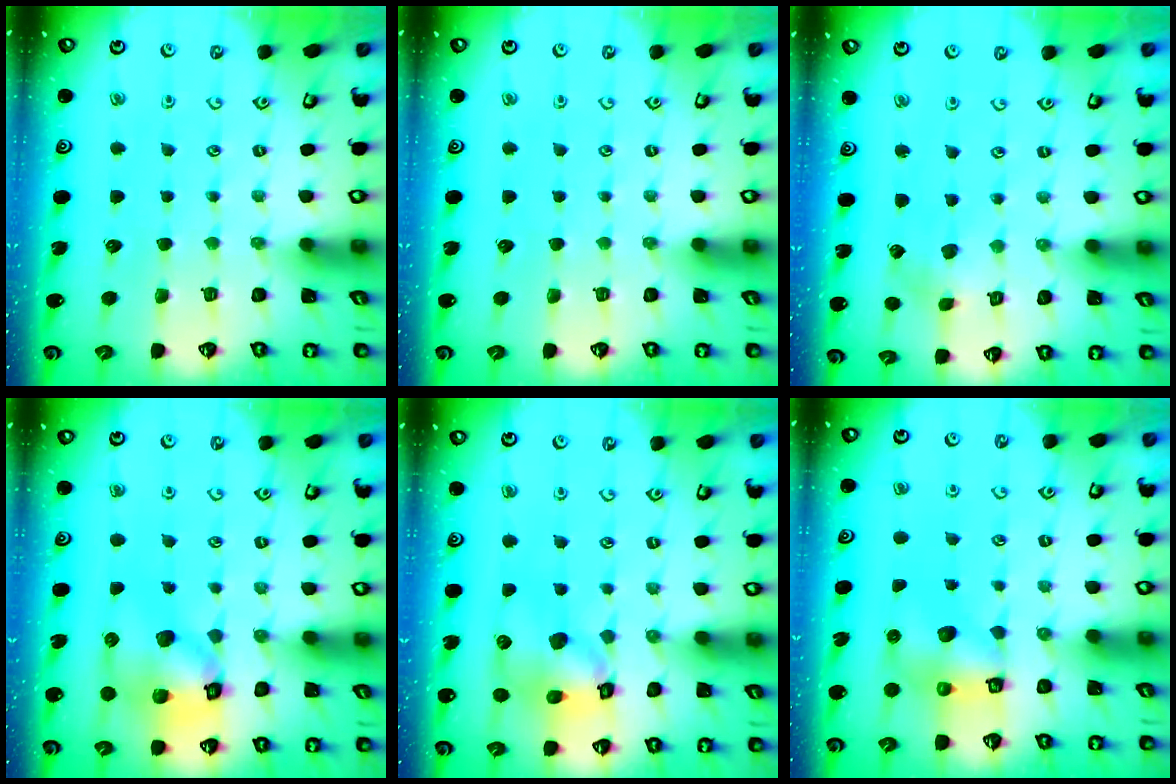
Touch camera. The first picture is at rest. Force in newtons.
{"total": 0.0}
{"total": 2.7, "press": 2.7, "slide": 0.1}
{"total": 12.9, "press": 12.7, "slide": 1.8}
{"total": 11.2, "press": 11.1, "slide": 1.6}
{"total": 6.8, "press": 6.8, "slide": 0.2}